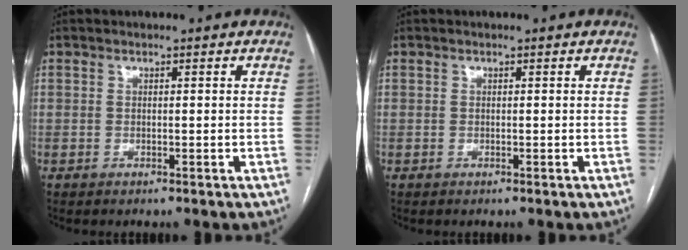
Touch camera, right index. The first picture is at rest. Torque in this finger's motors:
{"motor_torque": [0.00, 0.00, 0.00, 0.00]}